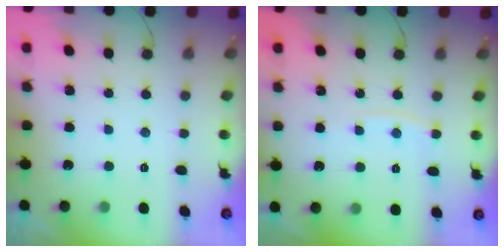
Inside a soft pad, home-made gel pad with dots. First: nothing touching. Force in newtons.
{"total": 4.5, "press": 4.4, "slide": 0.6}